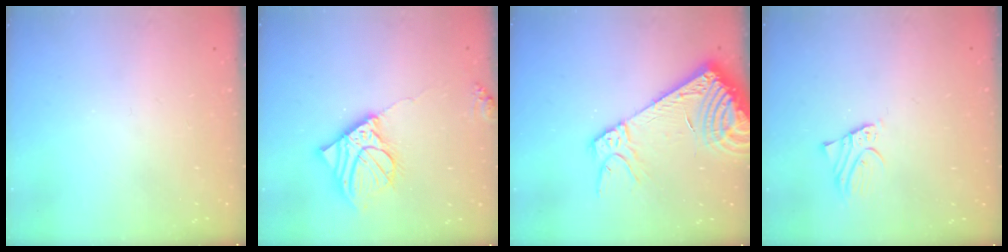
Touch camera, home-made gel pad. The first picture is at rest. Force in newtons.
{"total": 14.0, "press": 13.8, "slide": 2.6}
{"total": 15.2, "press": 14.9, "slide": 3.4}
{"total": 2.4, "press": 2.4, "slide": 0.0}